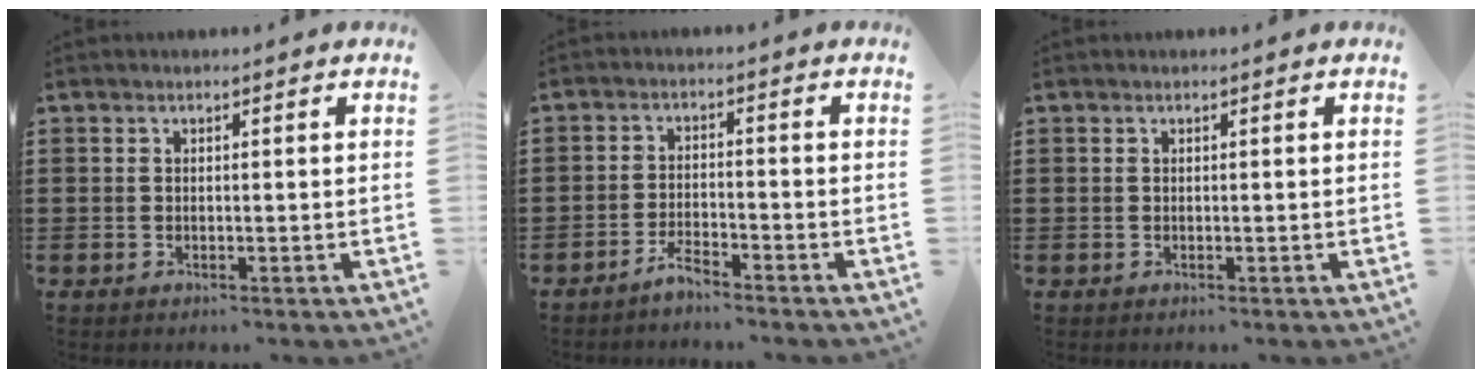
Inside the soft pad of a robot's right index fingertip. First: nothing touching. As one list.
[{"total": 2.9, "force": [-2.8, 0.2, 0.8], "torque": [-0.018, 0.006, -0.055]}, {"total": 0.0}]